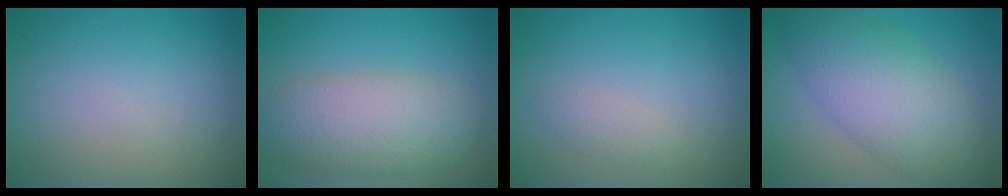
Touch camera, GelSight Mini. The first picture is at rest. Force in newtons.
{"total": 6.7, "press": 6.7, "slide": 0.1}
{"total": 1.2, "press": 1.2, "slide": 0.0}
{"total": 8.1, "press": 8.1, "slide": 0.3}